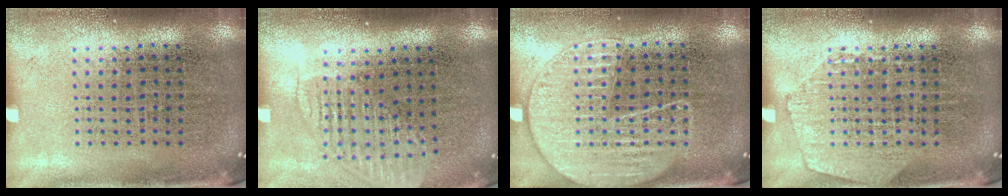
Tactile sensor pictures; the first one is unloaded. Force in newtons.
{"total": 1.6, "press": 1.5, "slide": 0.8}
{"total": 1.6, "press": 1.5, "slide": 0.5}
{"total": 1.2, "press": 1.2, "slide": 0.2}